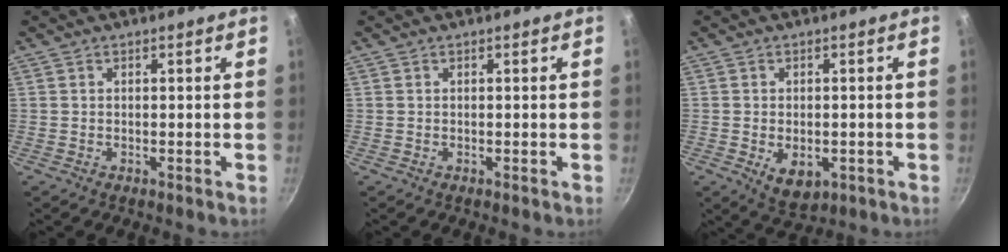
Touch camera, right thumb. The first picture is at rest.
{"total": 0.0}
{"total": 6.1, "force": [-1.6, 3.9, 4.5], "torque": [-0.055, -0.006, -0.013]}